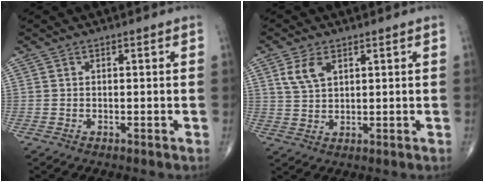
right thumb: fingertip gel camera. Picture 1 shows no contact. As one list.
[{"total": 4.8, "force": [2.2, 2.8, 3.3], "torque": [-0.061, -0.004, 0.049]}]